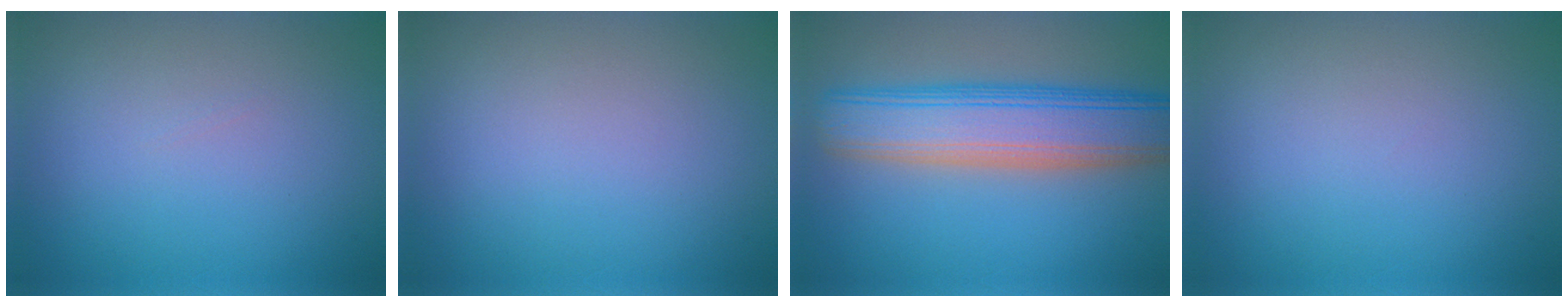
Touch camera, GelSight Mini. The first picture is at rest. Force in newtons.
{"total": 0.0}
{"total": 9.1, "press": 9.1, "slide": 0.6}
{"total": 0.0}